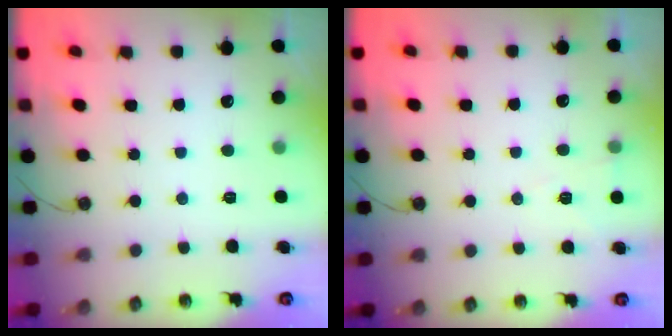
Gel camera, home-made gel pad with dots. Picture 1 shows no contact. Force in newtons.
{"total": 5.5, "press": 3.3, "slide": 4.4}